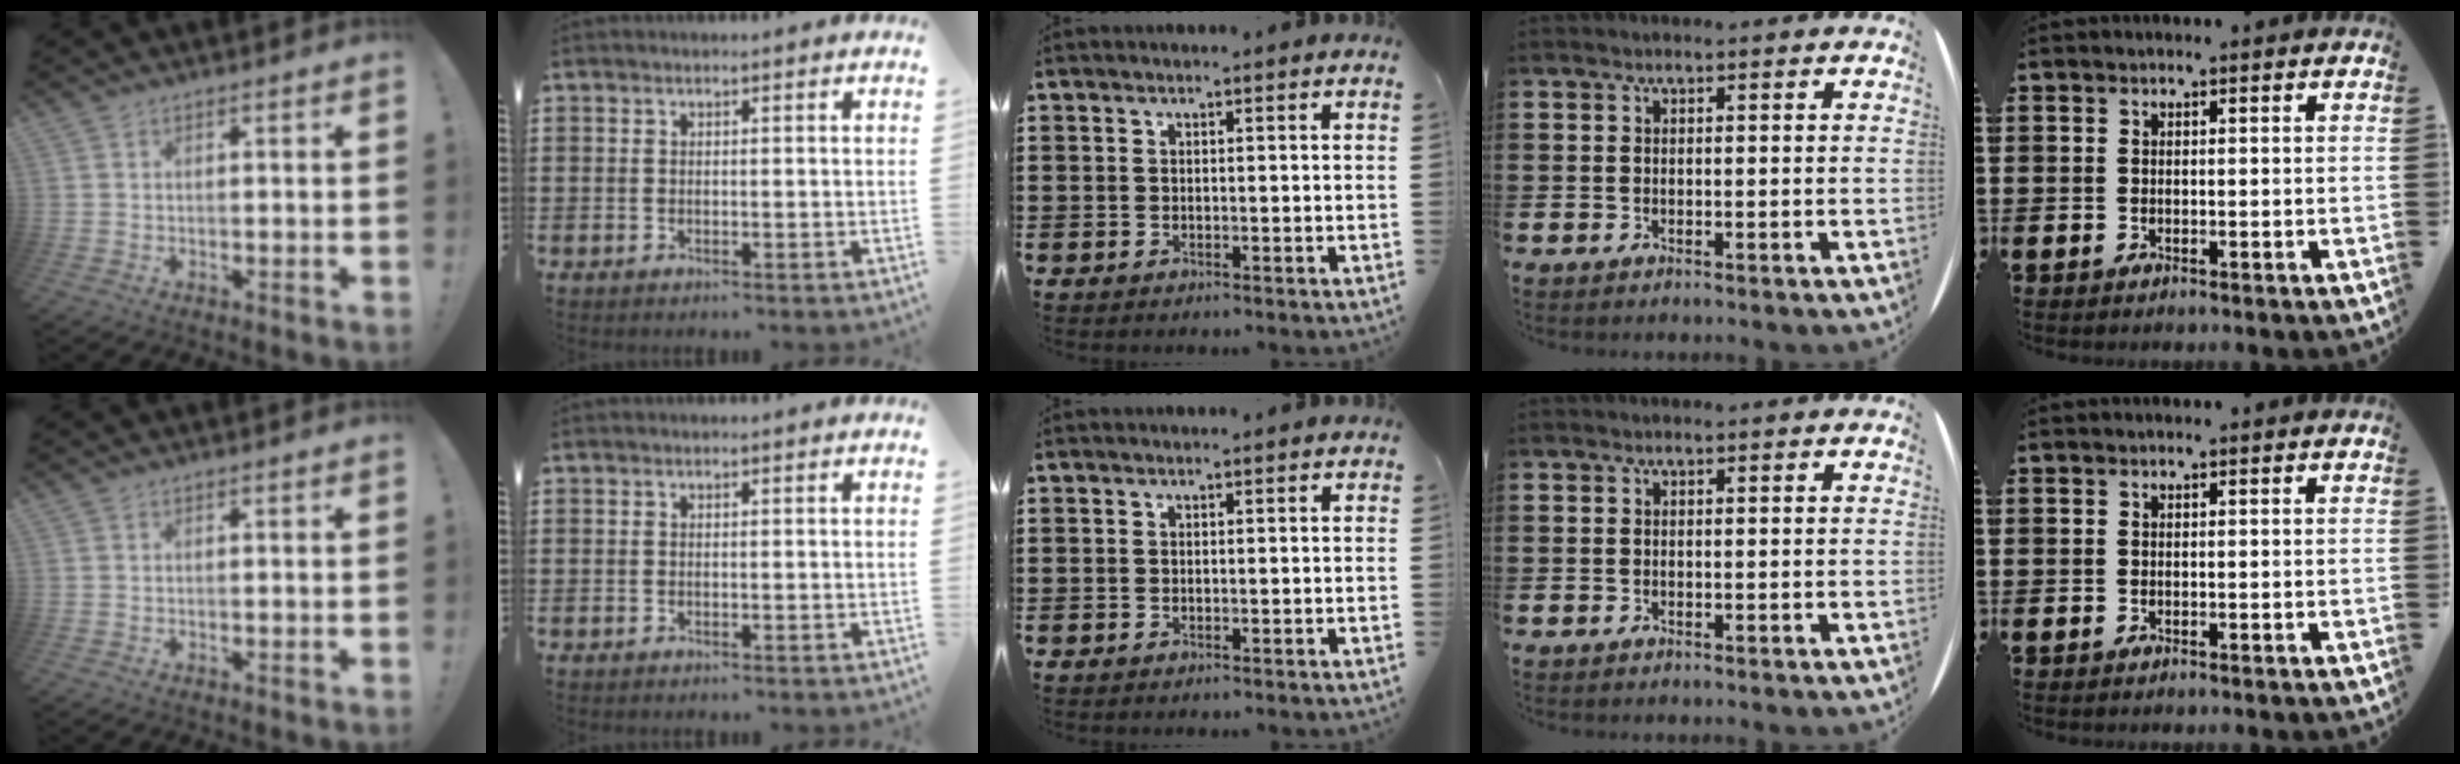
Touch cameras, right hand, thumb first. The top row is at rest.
{}